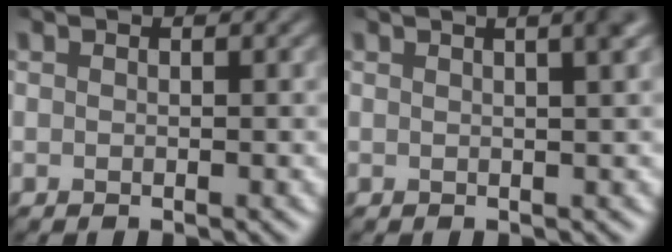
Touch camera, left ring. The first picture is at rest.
{"total": 5.9, "force": [3.0, 2.8, 4.2], "torque": [-0.009, 0.044, 0.005]}